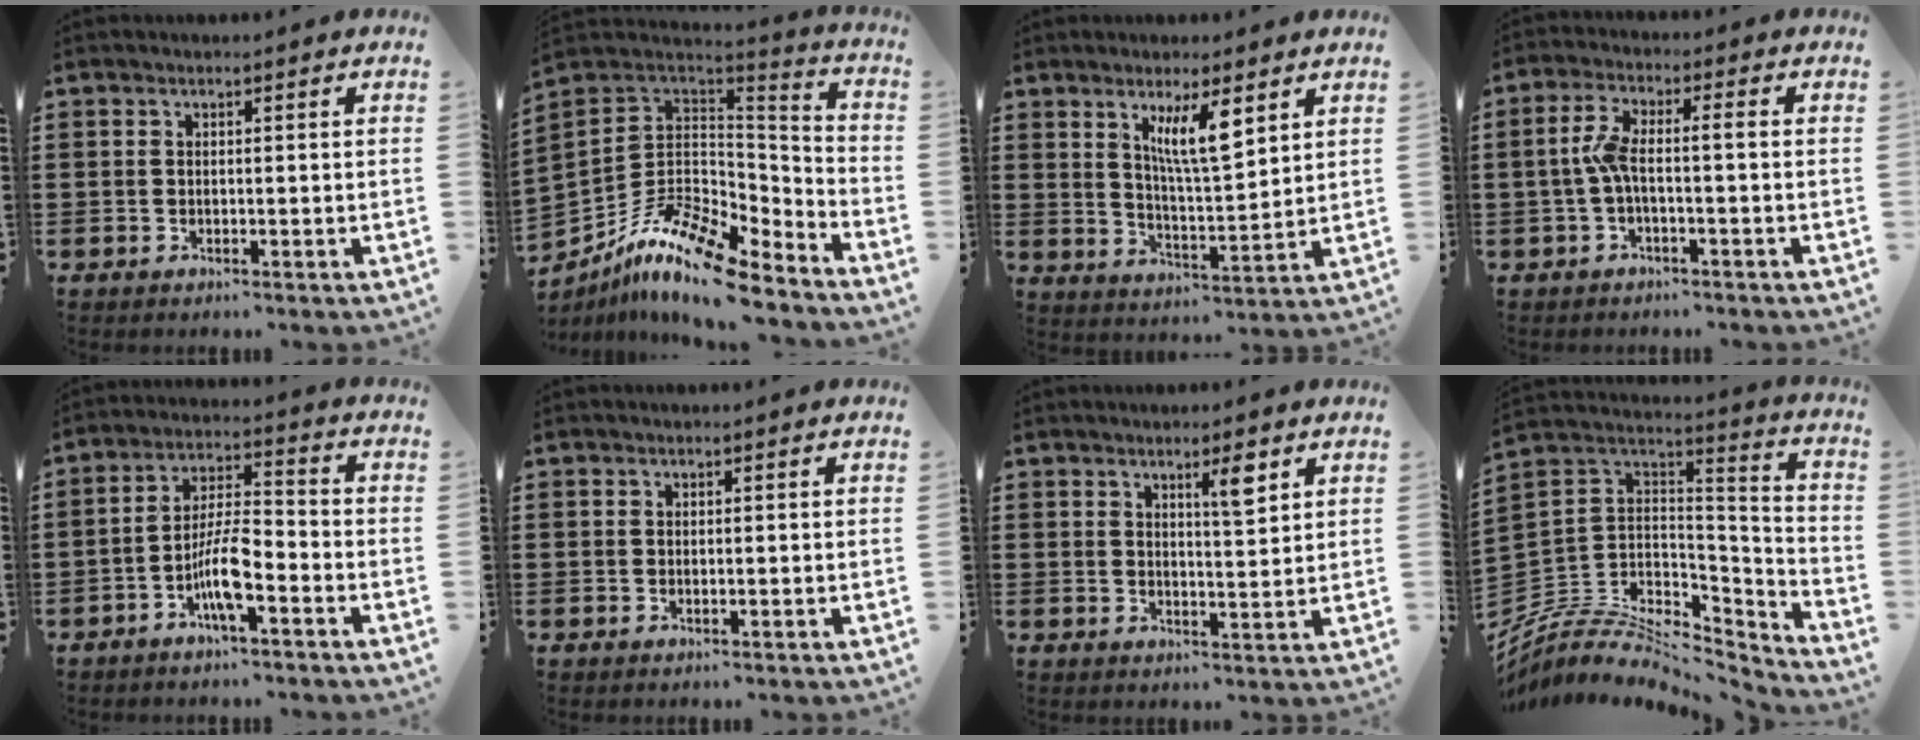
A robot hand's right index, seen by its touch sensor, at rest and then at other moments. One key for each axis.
{"total": 13.1, "fx": -8.7, "fy": 4.8, "fz": 8.5, "tx": -0.177, "ty": 0.013, "tz": -0.164}
{"total": 8.1, "fx": 4.1, "fy": 1.9, "fz": 6.7, "tx": -0.125, "ty": -0.005, "tz": 0.066}
{"total": 4.7, "fx": -1.0, "fy": 0.8, "fz": 4.5, "tx": -0.104, "ty": -0.004, "tz": -0.028}
{"total": 7.5, "fx": -3.6, "fy": 1.9, "fz": 6.3, "tx": -0.132, "ty": -0.001, "tz": -0.070}
{"total": 0.0}
{"total": 4.6, "fx": 2.8, "fy": 0.8, "fz": 3.6, "tx": -0.052, "ty": -0.004, "tz": 0.041}
{"total": 7.3, "fx": -5.2, "fy": 4.0, "fz": 3.3, "tx": -0.077, "ty": -0.003, "tz": -0.099}